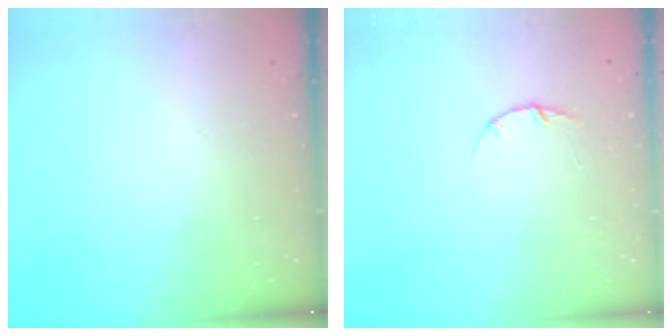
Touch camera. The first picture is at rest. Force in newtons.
{"total": 2.8, "press": 2.8, "slide": 0.4}